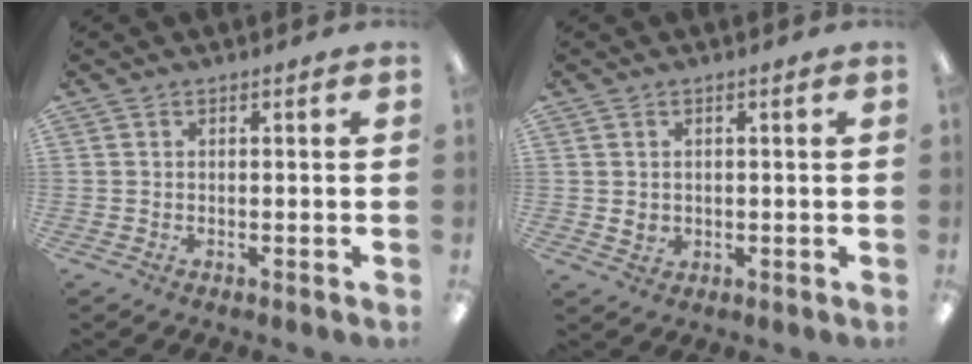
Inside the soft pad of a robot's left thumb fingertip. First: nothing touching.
{"total": 2.2, "force": [0.8, 1.9, 0.7], "torque": [-0.007, 0.000, 0.011]}